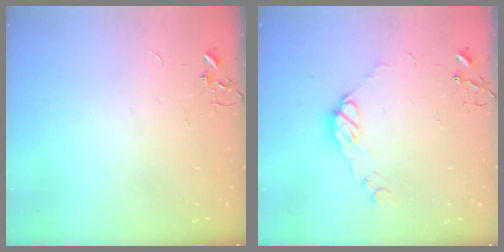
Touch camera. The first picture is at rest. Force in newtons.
{"total": 8.5, "press": 8.5, "slide": 0.5}